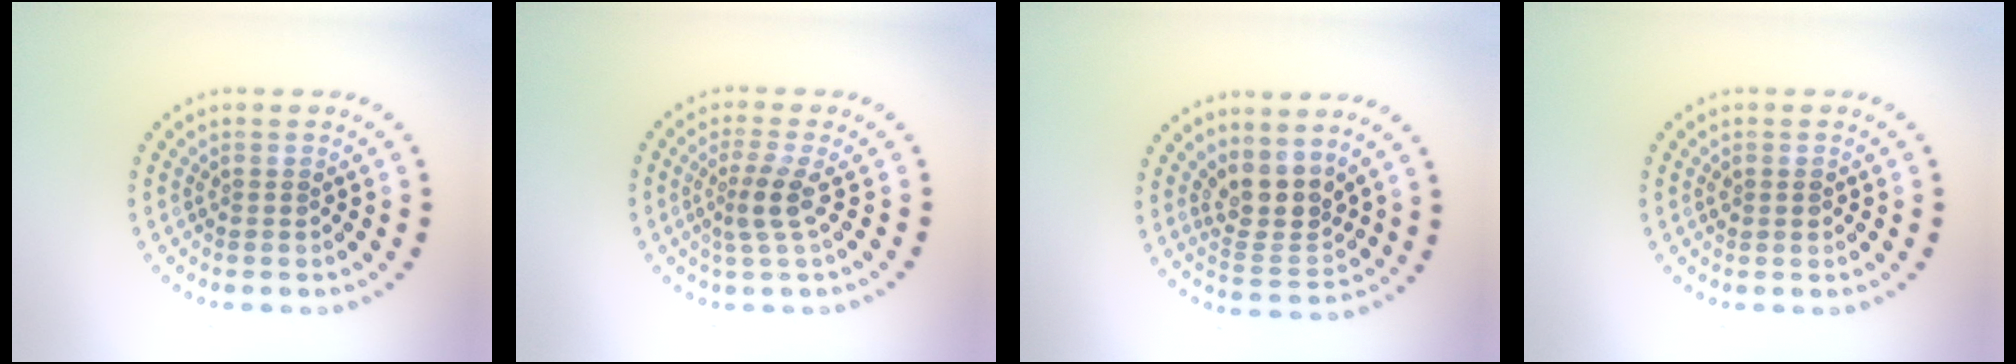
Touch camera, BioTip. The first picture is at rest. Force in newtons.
{"total": 2.5, "press": 1.8, "slide": 1.6}
{"total": 3.8, "press": 3.1, "slide": 2.1}
{"total": 0.8, "press": 0.8, "slide": 0.1}